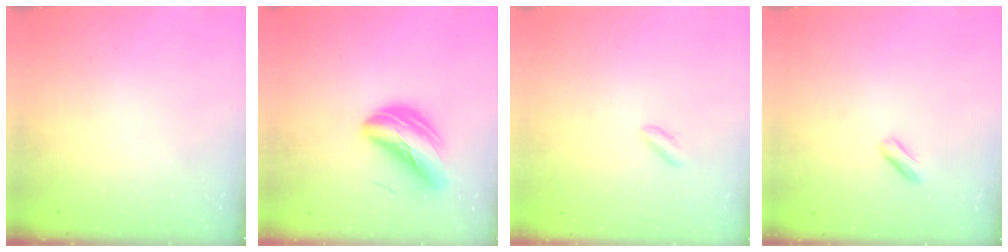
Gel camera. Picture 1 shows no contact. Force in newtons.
{"total": 9.8, "press": 9.5, "slide": 2.6}
{"total": 1.0, "press": 0.8, "slide": 0.6}
{"total": 2.8, "press": 2.7, "slide": 0.9}